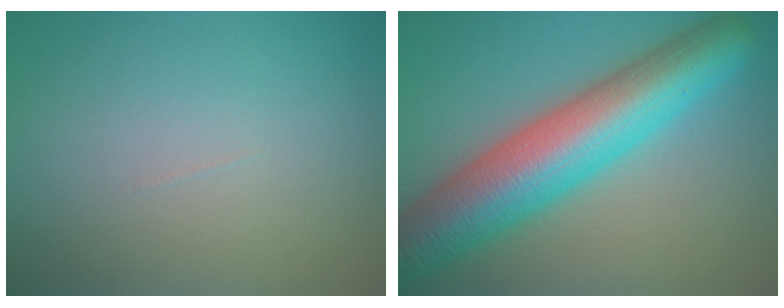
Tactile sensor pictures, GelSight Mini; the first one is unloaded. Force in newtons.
{"total": 12.1, "press": 12.1, "slide": 0.3}